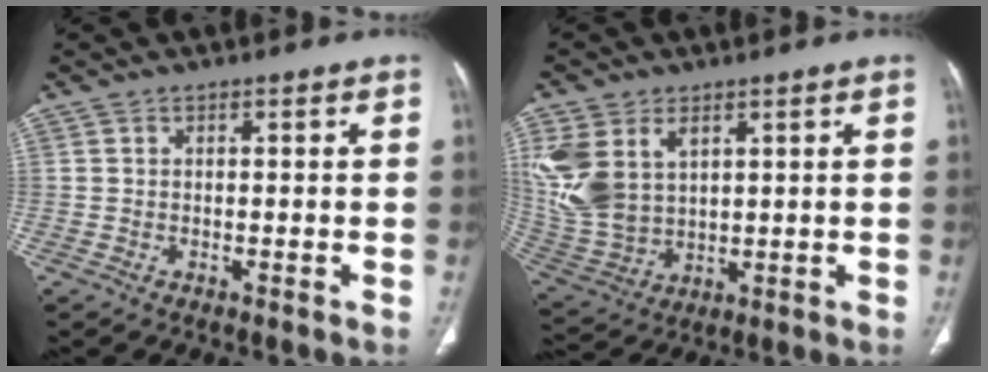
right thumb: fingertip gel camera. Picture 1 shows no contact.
{"total": 15.6, "force": [5.8, 9.3, 11.1], "torque": [-0.256, -0.014, 0.132]}